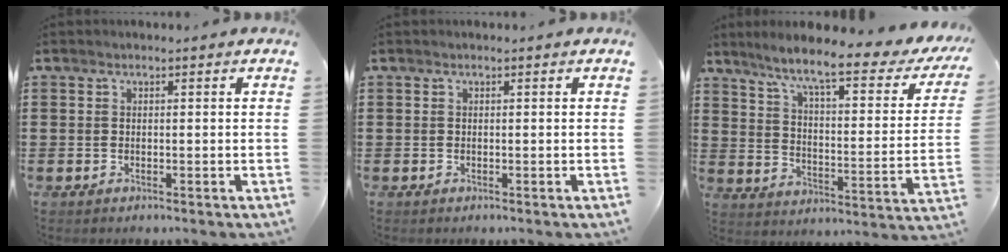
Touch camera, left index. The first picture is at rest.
{"total": 0.0}
{"total": 8.8, "force": [6.7, 0.1, 5.7], "torque": [-0.127, -0.047, 0.104]}